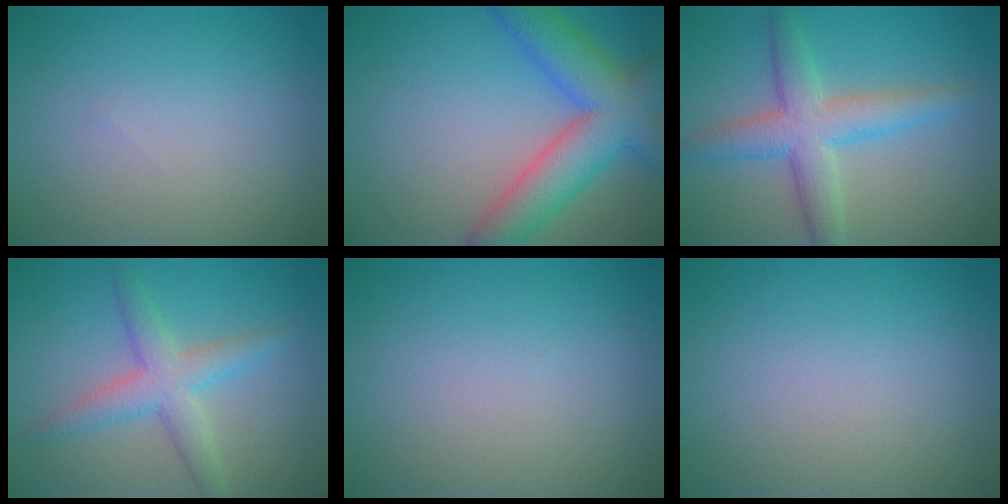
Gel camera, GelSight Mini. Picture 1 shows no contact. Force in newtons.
{"total": 8.3, "press": 8.3, "slide": 0.4}
{"total": 5.2, "press": 5.2, "slide": 0.2}
{"total": 3.9, "press": 3.9, "slide": 0.1}
{"total": 0.0}
{"total": 0.0}